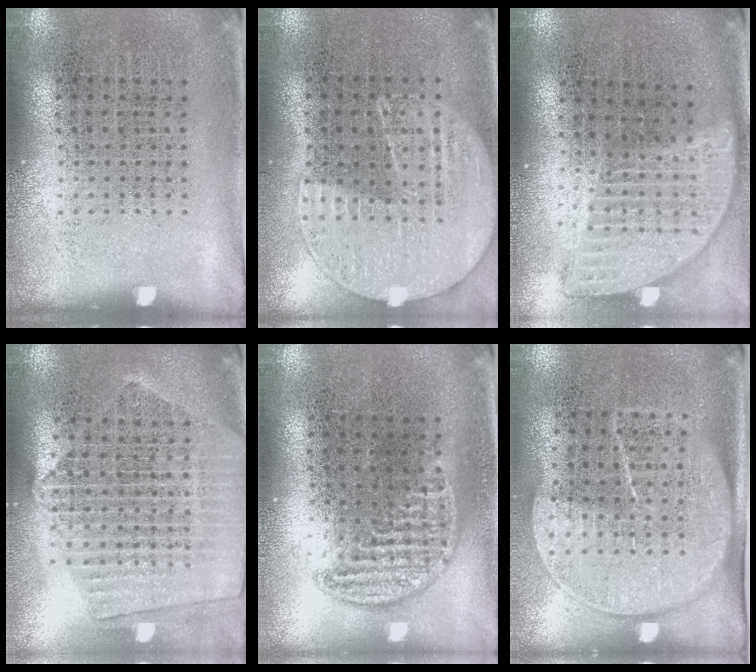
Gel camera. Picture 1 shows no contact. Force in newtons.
{"total": 1.1, "press": 1.1, "slide": 0.4}
{"total": 1.9, "press": 1.6, "slide": 1.2}
{"total": 2.3, "press": 2.0, "slide": 1.1}
{"total": 1.0, "press": 0.9, "slide": 0.1}
{"total": 1.8, "press": 1.5, "slide": 1.0}